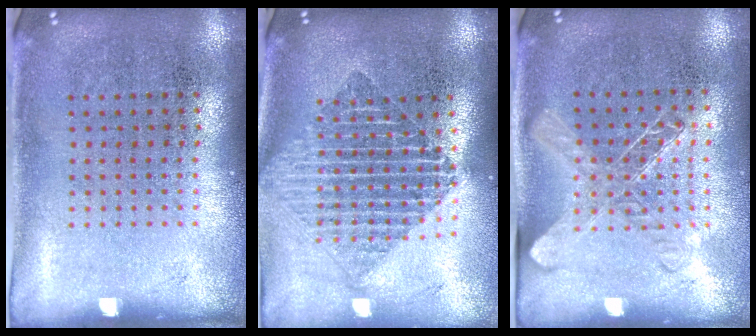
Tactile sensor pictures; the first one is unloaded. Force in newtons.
{"total": 1.8, "press": 1.5, "slide": 1.1}
{"total": 1.4, "press": 1.2, "slide": 0.6}